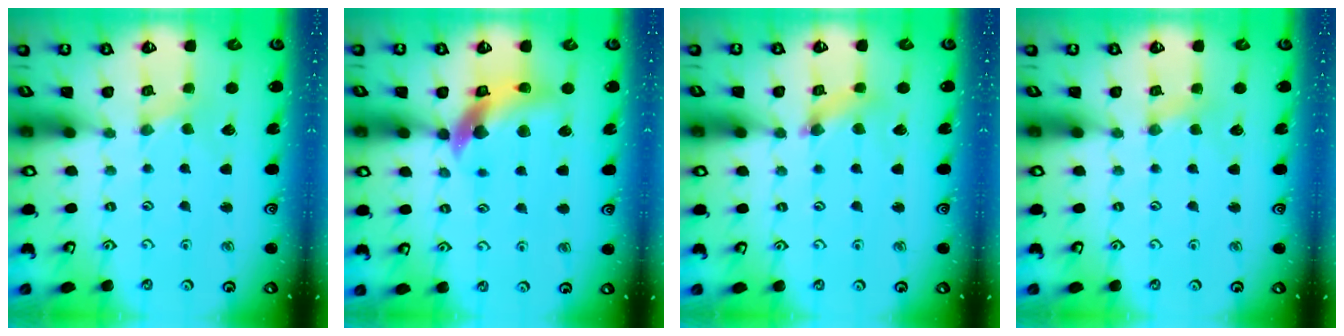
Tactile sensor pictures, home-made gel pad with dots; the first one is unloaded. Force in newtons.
{"total": 11.5, "press": 11.3, "slide": 1.6}
{"total": 2.7, "press": 2.7, "slide": 0.3}
{"total": 2.4, "press": 2.3, "slide": 0.5}